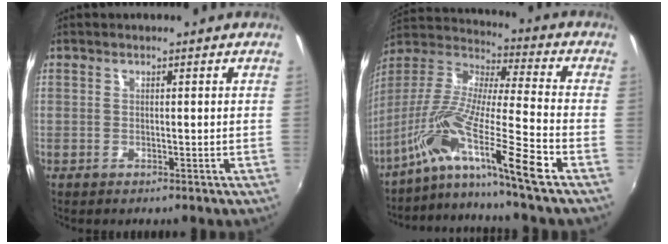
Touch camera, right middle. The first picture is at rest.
{"total": 16.5, "force": [-11.0, -1.9, 12.1], "torque": [-0.210, -0.032, -0.208]}